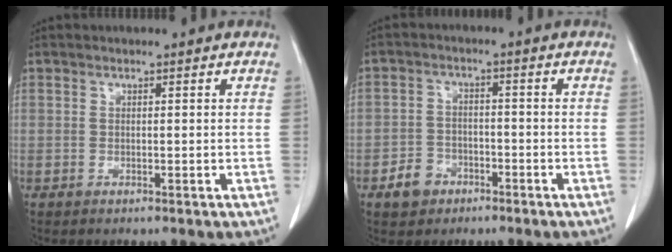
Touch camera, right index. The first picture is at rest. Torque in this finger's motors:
{"motor_torque": [-0.58, -0.33, -0.61, -0.21]}